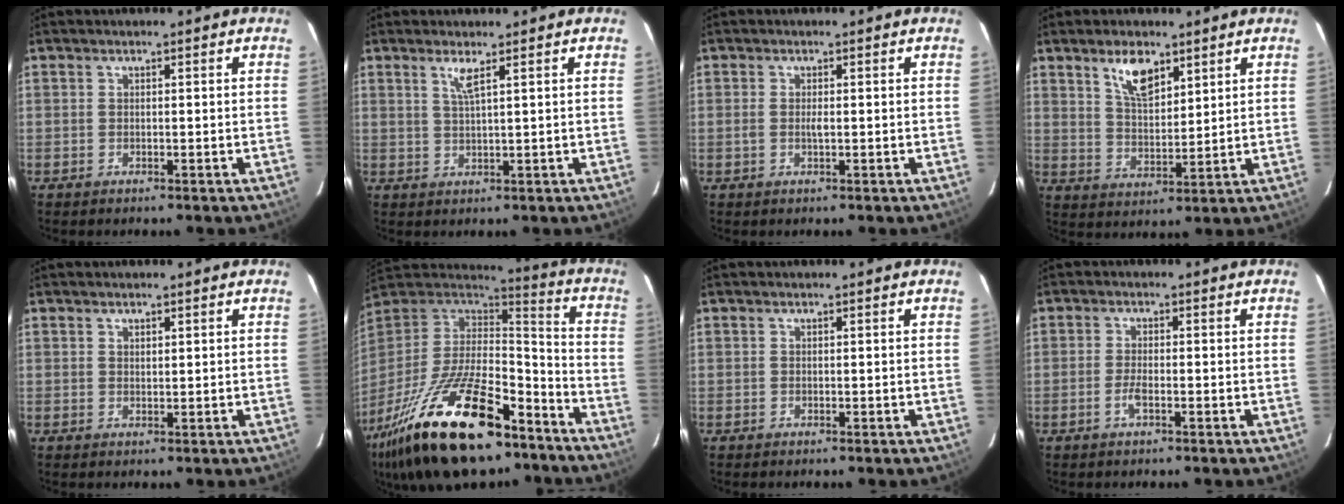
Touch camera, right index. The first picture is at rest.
{"total": 2.5, "force": [1.4, -0.3, 2.1], "torque": [-0.042, -0.005, 0.027]}
{"total": 1.4, "force": [-0.2, 0.4, 1.3], "torque": [-0.027, -0.001, -0.004]}
{"total": 7.5, "force": [4.7, 3.2, 4.9], "torque": [-0.082, 0.003, 0.092]}
{"total": 0.9, "force": [0.7, 0.4, 0.4], "torque": [-0.005, 0.001, 0.013]}
{"total": 31.6, "force": [-19.9, 12.5, 21.2], "torque": [-0.410, -0.035, -0.313]}
{"total": 0.0}
{"total": 2.4, "force": [-1.1, 0.6, 2.0], "torque": [-0.047, 0.000, -0.023]}